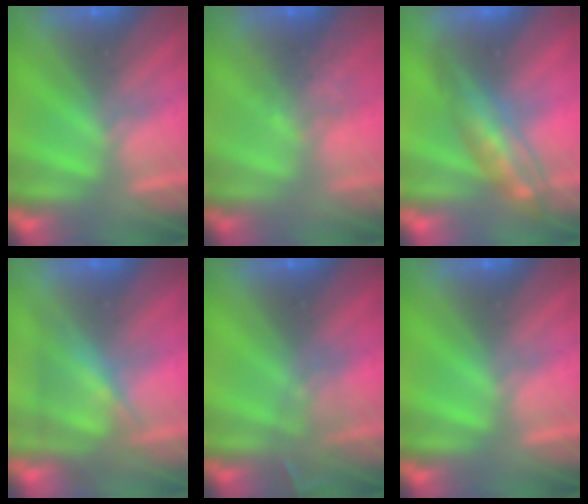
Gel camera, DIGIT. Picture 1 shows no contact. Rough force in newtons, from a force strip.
{"total": 3.9}
{"total": 2.9}
{"total": 4.0}
{"total": 3.0}
{"total": 0.0}